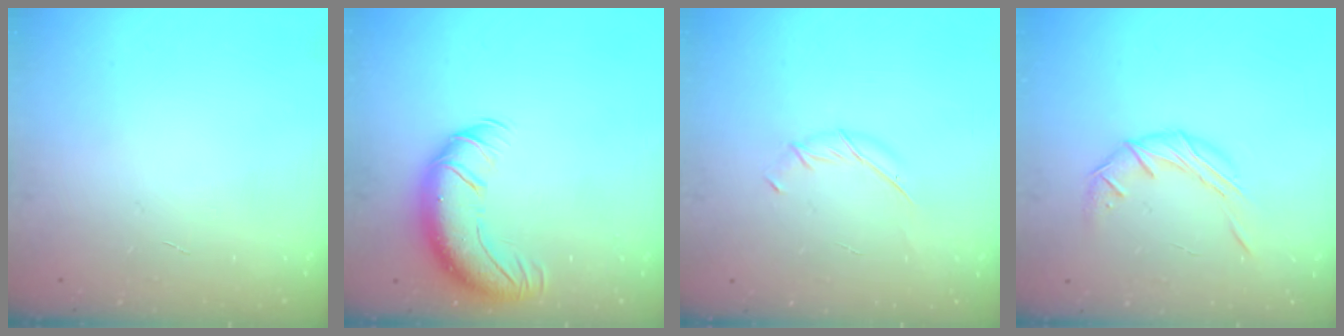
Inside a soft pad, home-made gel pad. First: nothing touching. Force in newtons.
{"total": 12.7, "press": 12.3, "slide": 3.2}
{"total": 5.9, "press": 5.7, "slide": 1.4}
{"total": 8.1, "press": 8.1, "slide": 0.1}